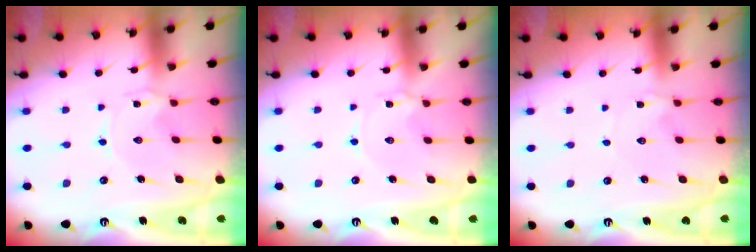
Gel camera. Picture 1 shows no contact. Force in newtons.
{"total": 4.1, "press": 4.1, "slide": 0.5}
{"total": 1.5, "press": 1.4, "slide": 0.2}